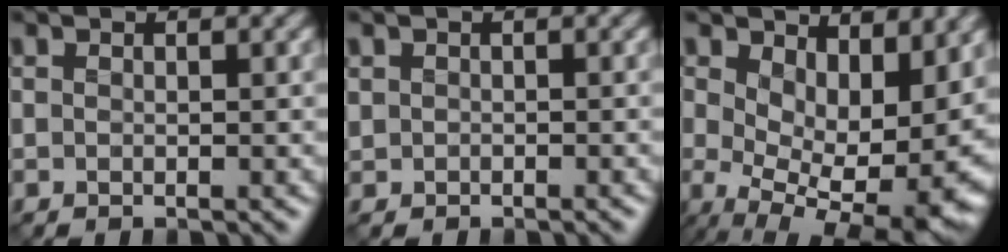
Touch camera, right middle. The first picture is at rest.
{"total": 0.7, "force": [-0.4, 0.4, -0.5], "torque": [0.012, 0.001, -0.006]}
{"total": 11.4, "force": [0.9, 6.4, 9.4], "torque": [-0.117, -0.028, 0.037]}